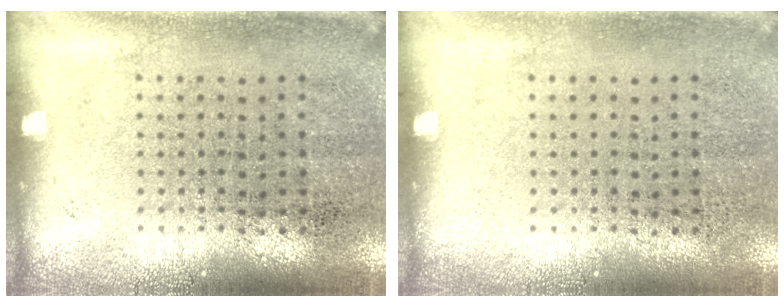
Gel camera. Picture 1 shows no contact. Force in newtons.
{"total": 0.0}